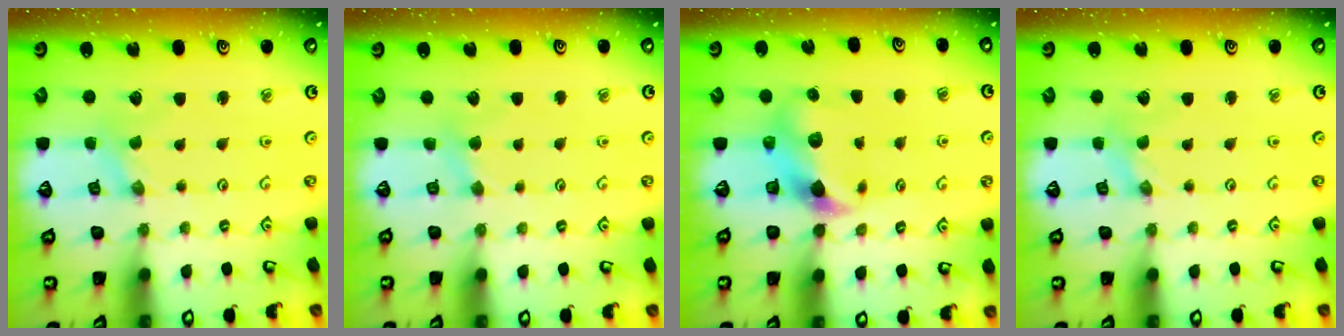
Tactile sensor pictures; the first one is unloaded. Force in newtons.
{"total": 3.4, "press": 3.4, "slide": 0.5}
{"total": 6.9, "press": 6.9, "slide": 0.9}
{"total": 0.0}